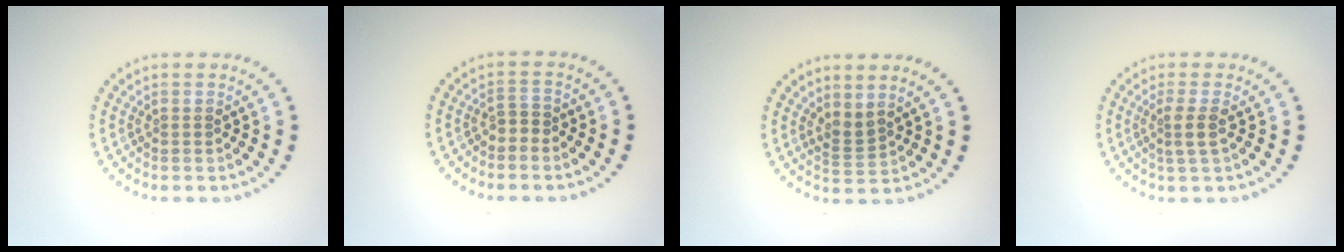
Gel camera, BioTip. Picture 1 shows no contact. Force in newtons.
{"total": 1.1, "press": 0.8, "slide": 0.8}
{"total": 1.7, "press": 1.2, "slide": 1.2}
{"total": 1.9, "press": 1.4, "slide": 1.2}